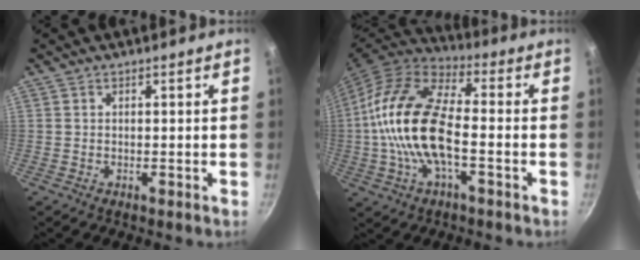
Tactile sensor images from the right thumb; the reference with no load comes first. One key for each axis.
{"total": 18.6, "fx": -2.0, "fy": 8.8, "fz": 16.2, "tx": -0.302, "ty": 0.033, "tz": -0.052}